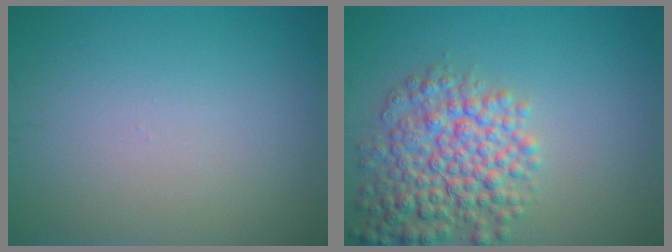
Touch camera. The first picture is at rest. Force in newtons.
{"total": 6.5, "press": 6.5, "slide": 0.2}